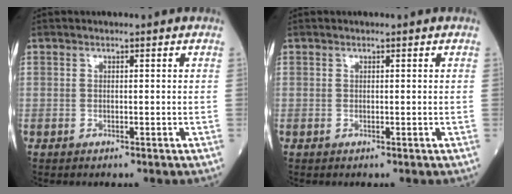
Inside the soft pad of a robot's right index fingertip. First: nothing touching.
{"total": 0.0}